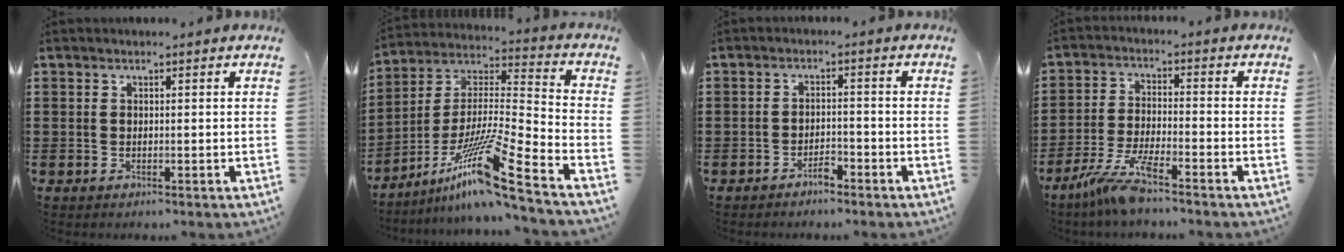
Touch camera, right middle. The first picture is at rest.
{"total": 15.2, "force": [-9.8, 0.8, 11.7], "torque": [-0.227, -0.001, -0.183]}
{"total": 2.3, "force": [-2.0, 0.5, 1.0], "torque": [-0.022, 0.003, -0.041]}
{"total": 6.7, "force": [-5.3, 0.2, 4.1], "torque": [-0.099, -0.018, -0.105]}